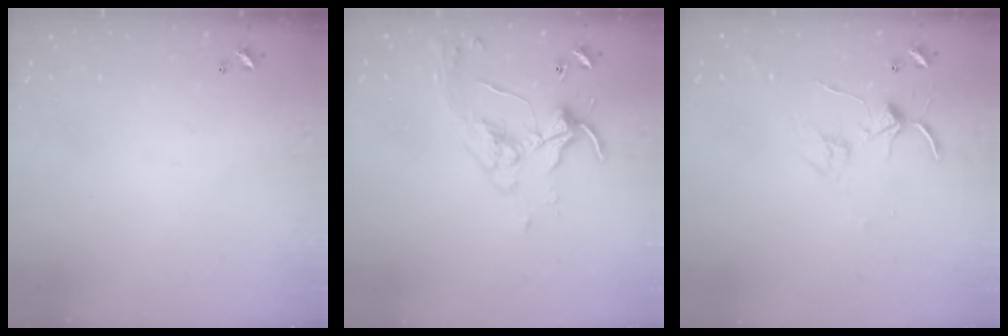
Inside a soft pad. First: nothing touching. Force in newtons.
{"total": 5.6, "press": 5.5, "slide": 0.7}
{"total": 2.7, "press": 2.7, "slide": 0.4}